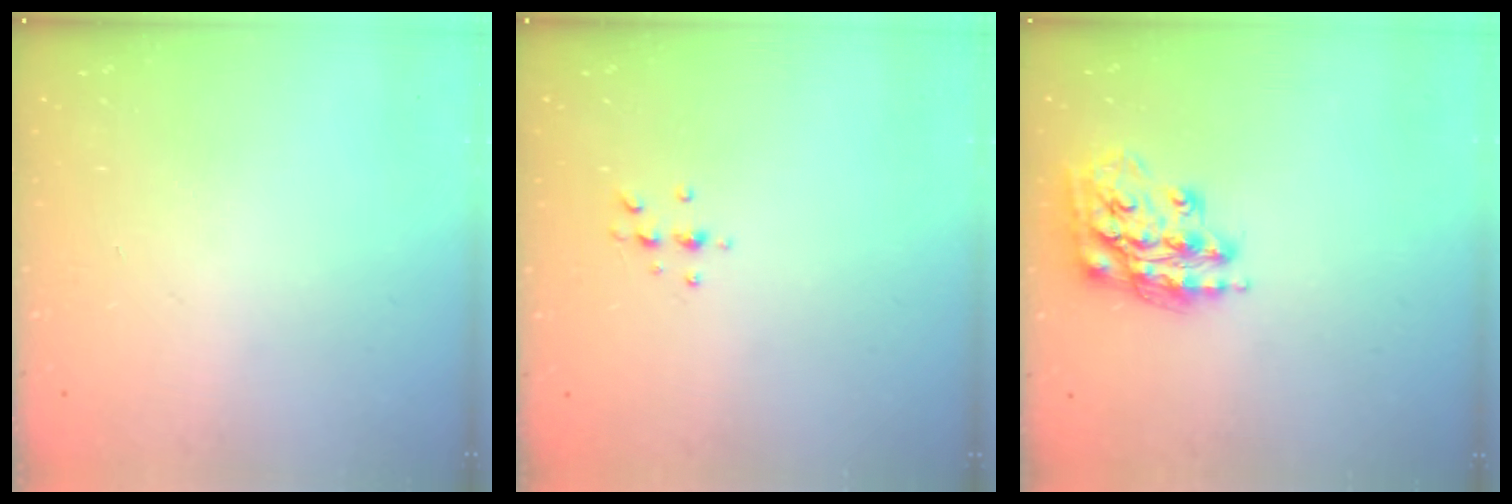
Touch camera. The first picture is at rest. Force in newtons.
{"total": 5.0, "press": 4.9, "slide": 0.9}
{"total": 16.3, "press": 16.2, "slide": 1.1}